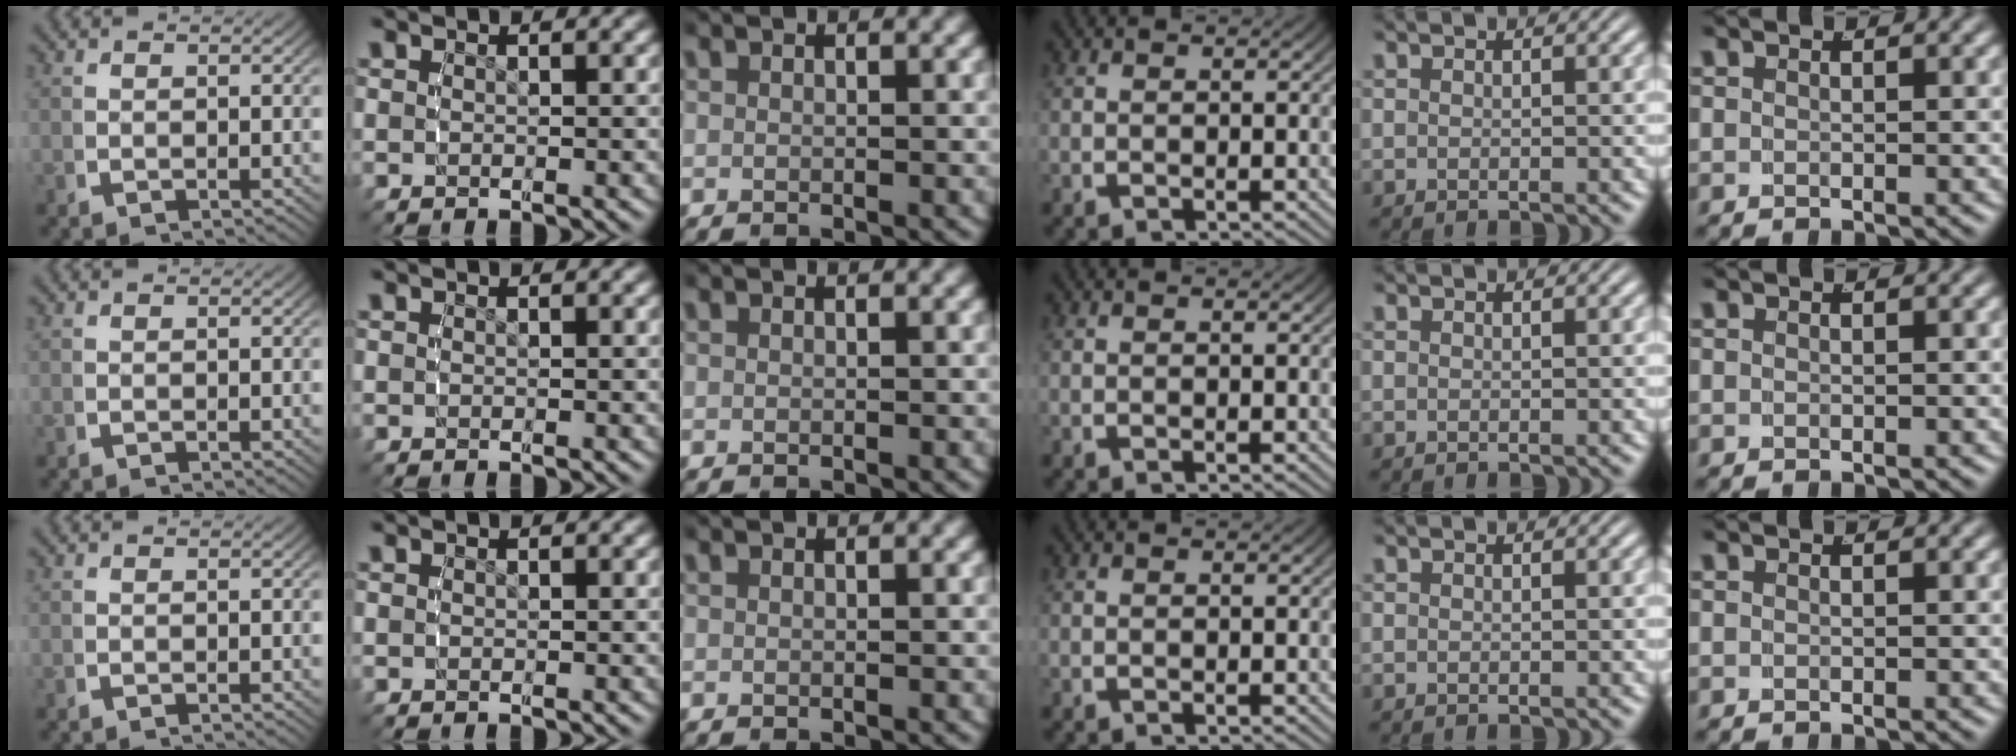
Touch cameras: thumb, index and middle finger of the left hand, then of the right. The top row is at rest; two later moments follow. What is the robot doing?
{"motion": "reach", "object": "paper towel"}